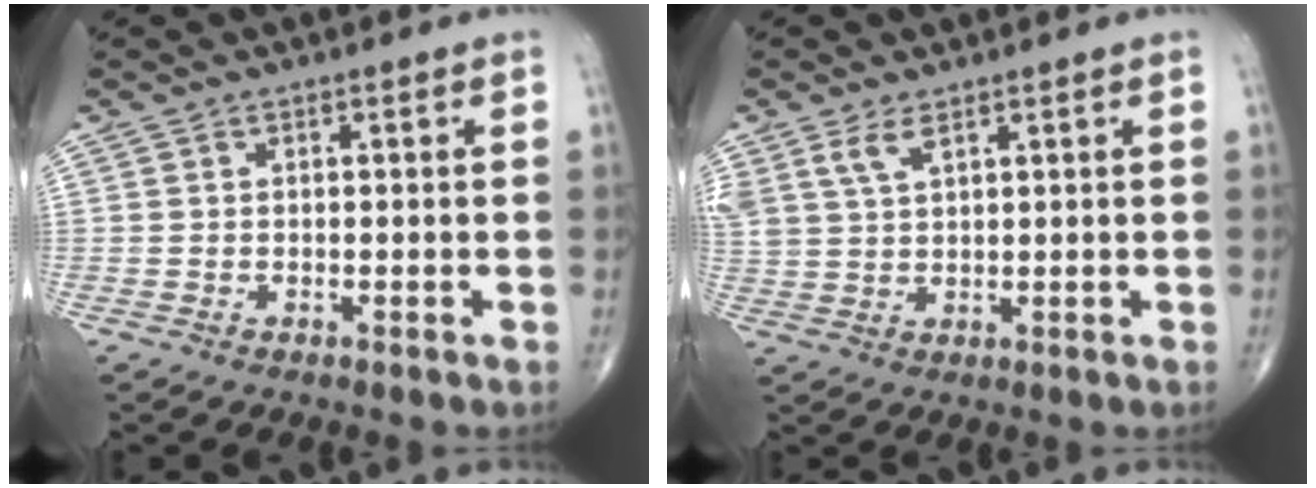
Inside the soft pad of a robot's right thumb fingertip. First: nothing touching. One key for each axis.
{"total": 4.5, "fx": 2.8, "fy": 1.9, "fz": 3.0, "tx": -0.067, "ty": -0.005, "tz": 0.064}